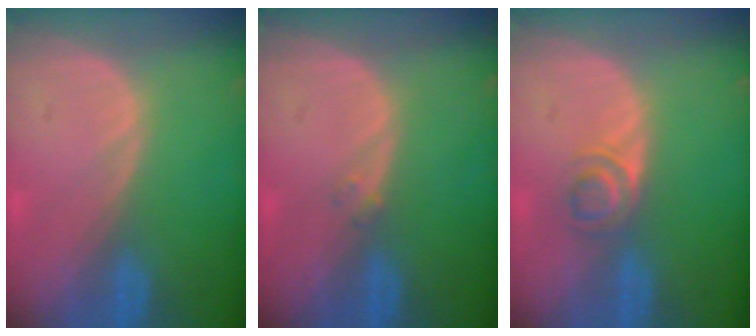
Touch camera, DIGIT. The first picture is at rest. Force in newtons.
{"total": 1.0, "press": 0.9, "slide": 0.4}
{"total": 3.1, "press": 2.9, "slide": 0.8}